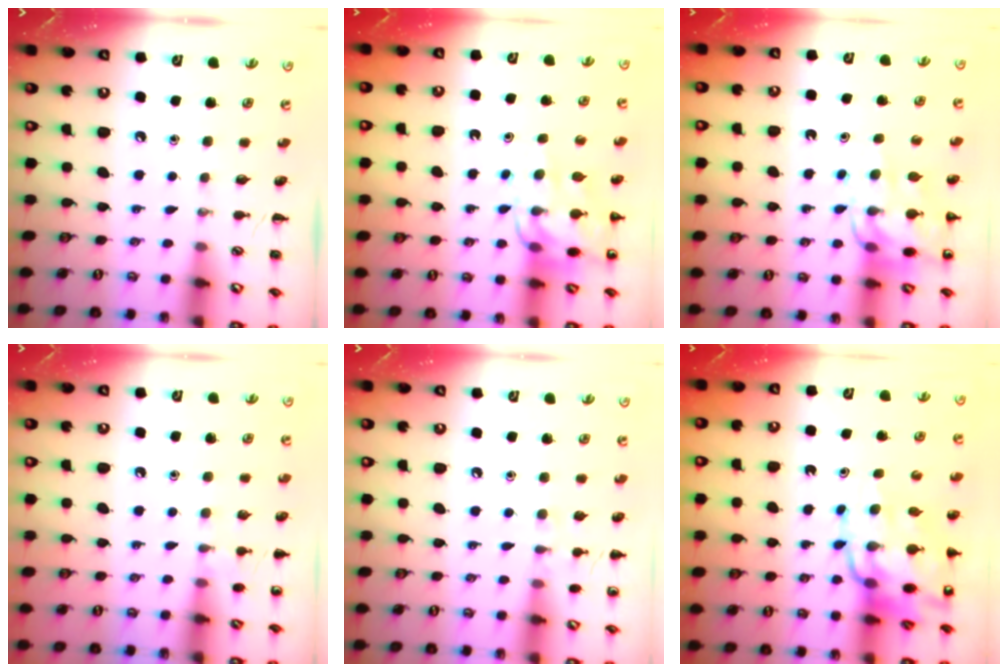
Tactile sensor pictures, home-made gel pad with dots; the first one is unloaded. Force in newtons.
{"total": 12.3, "press": 12.0, "slide": 2.9}
{"total": 12.3, "press": 12.0, "slide": 2.9}
{"total": 6.1, "press": 5.9, "slide": 1.8}
{"total": 5.9, "press": 5.7, "slide": 1.4}
{"total": 16.5, "press": 15.9, "slide": 4.1}